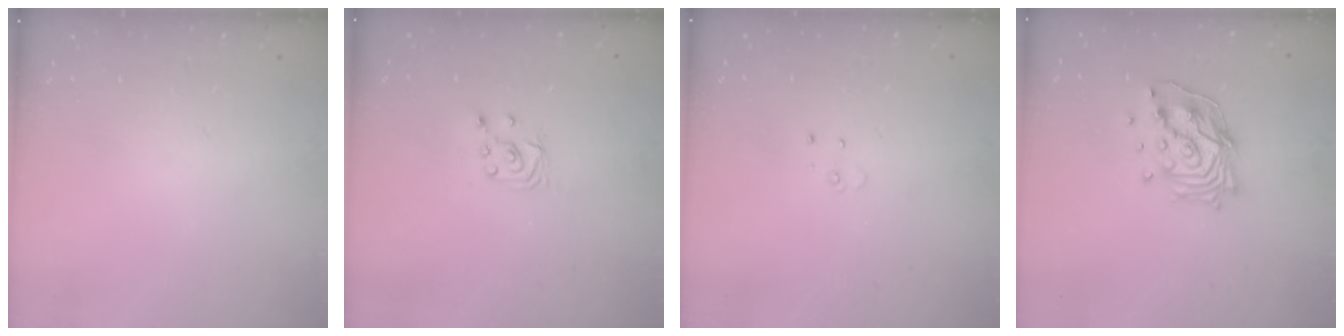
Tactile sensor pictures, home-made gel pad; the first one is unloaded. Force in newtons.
{"total": 3.4, "press": 3.4, "slide": 0.3}
{"total": 3.0, "press": 2.9, "slide": 0.3}
{"total": 15.0, "press": 14.9, "slide": 2.0}